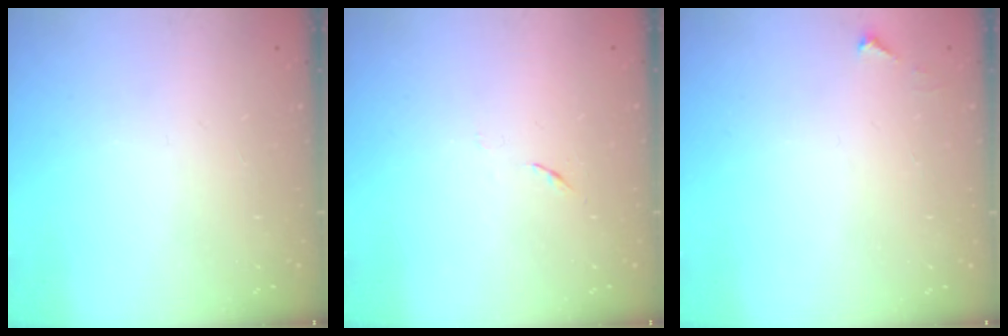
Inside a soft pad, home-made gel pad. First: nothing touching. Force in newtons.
{"total": 3.5, "press": 3.4, "slide": 0.6}
{"total": 3.4, "press": 3.4, "slide": 0.4}